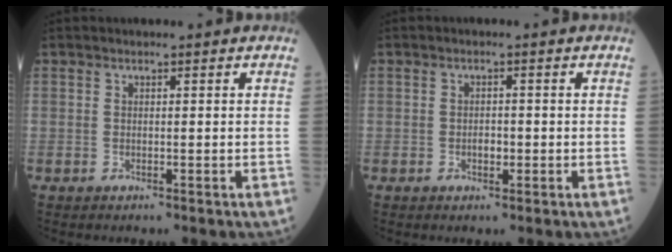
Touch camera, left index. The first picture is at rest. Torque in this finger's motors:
{"motor_torque": [0.18, 0.06, 0.00, 0.00]}